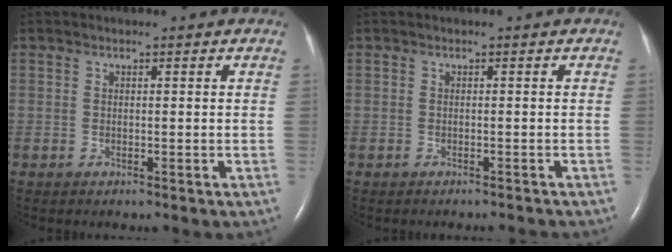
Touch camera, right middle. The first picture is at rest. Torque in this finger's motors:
{"motor_torque": [-0.31, 0.02, -0.11, -0.03]}